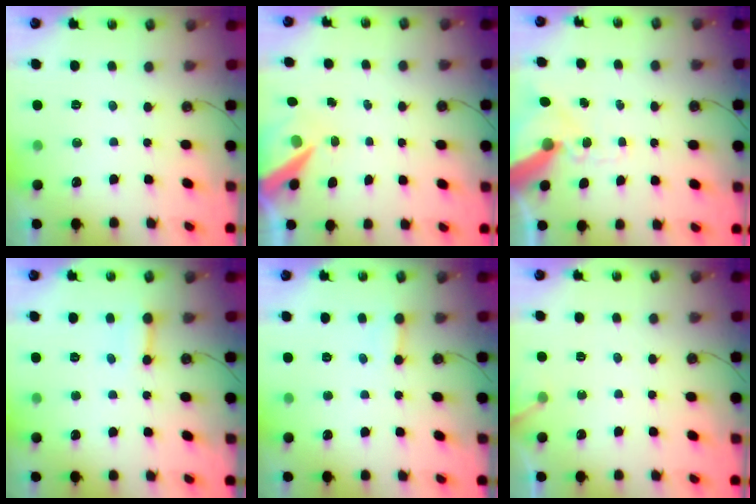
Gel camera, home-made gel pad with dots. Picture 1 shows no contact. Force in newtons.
{"total": 8.4, "press": 8.3, "slide": 1.2}
{"total": 13.7, "press": 13.5, "slide": 1.9}
{"total": 5.2, "press": 5.2, "slide": 0.7}
{"total": 2.4, "press": 2.4, "slide": 0.2}
{"total": 2.3, "press": 2.3, "slide": 0.1}